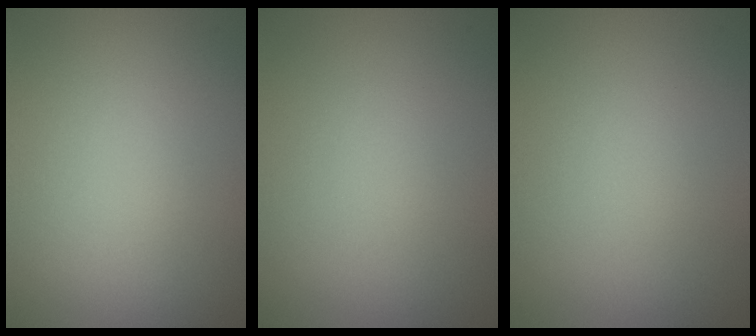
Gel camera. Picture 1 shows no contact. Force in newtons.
{"total": 0.0}
{"total": 0.0}